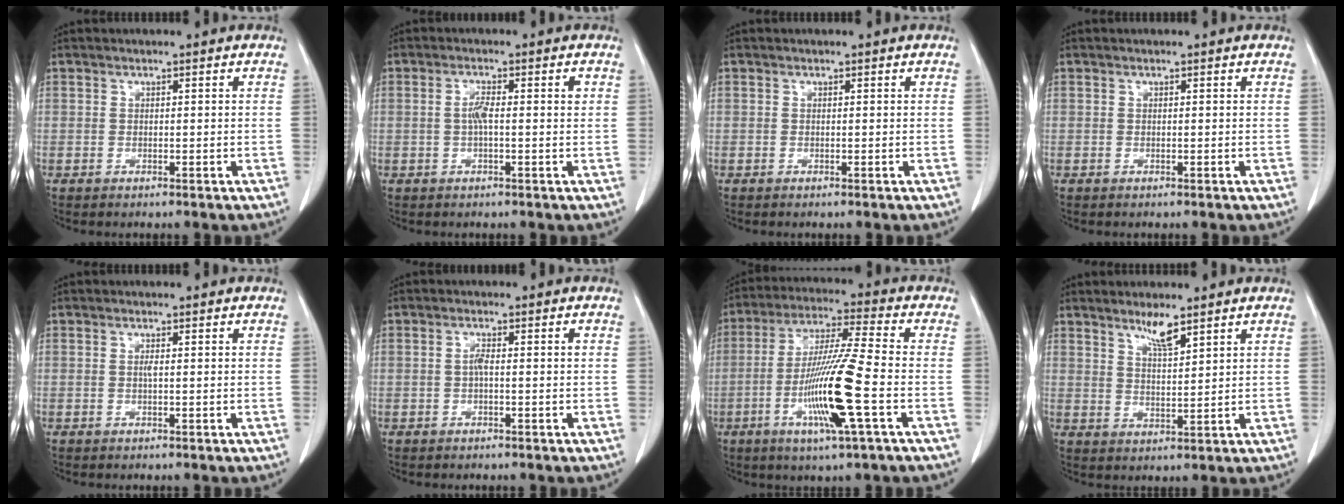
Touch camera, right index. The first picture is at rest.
{"total": 3.2, "force": [0.1, 0.6, 3.1], "torque": [-0.061, 0.012, 0.003]}
{"total": 0.0}
{"total": 0.0}
{"total": 0.6, "force": [0.0, 0.0, 0.6], "torque": [-0.012, 0.000, -0.002]}
{"total": 1.7, "force": [-0.3, 0.2, 1.6], "torque": [-0.031, 0.003, -0.004]}
{"total": 13.8, "force": [-4.2, -0.5, 13.1], "torque": [-0.261, -0.013, -0.082]}
{"total": 4.0, "force": [3.1, 0.3, 2.5], "torque": [-0.048, -0.006, 0.059]}